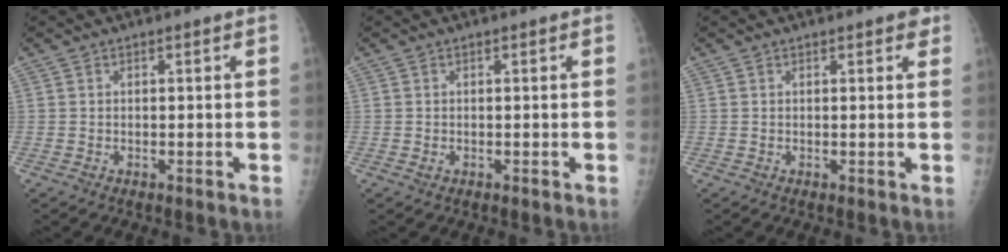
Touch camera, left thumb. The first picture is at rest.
{"total": 0.8, "force": [-0.2, 0.6, 0.4], "torque": [-0.005, 0.000, -0.001]}
{"total": 1.8, "force": [1.2, 0.7, 1.2], "torque": [-0.006, -0.002, 0.011]}